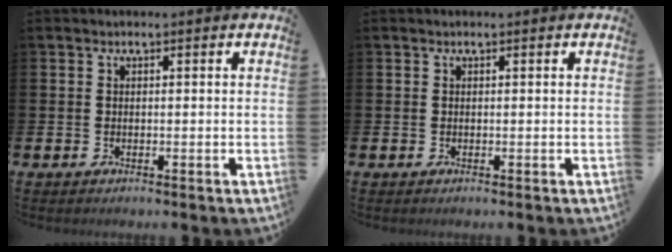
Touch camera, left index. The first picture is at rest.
{"total": 0.0}